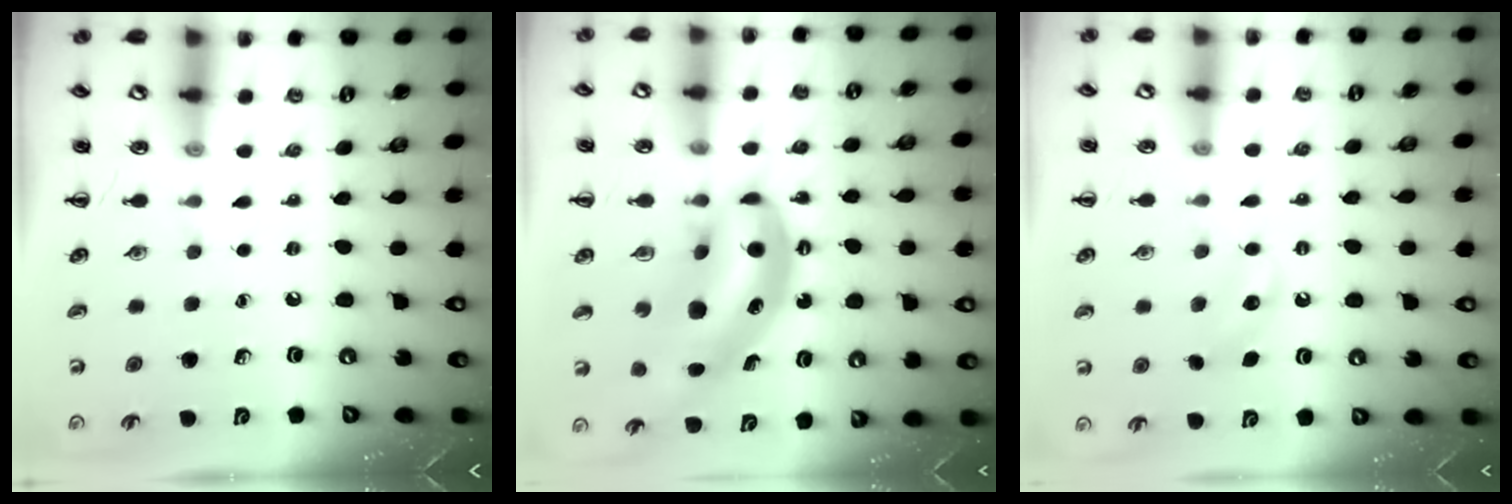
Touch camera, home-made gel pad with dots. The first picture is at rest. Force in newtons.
{"total": 13.0, "press": 12.5, "slide": 3.6}
{"total": 5.7, "press": 5.5, "slide": 1.6}